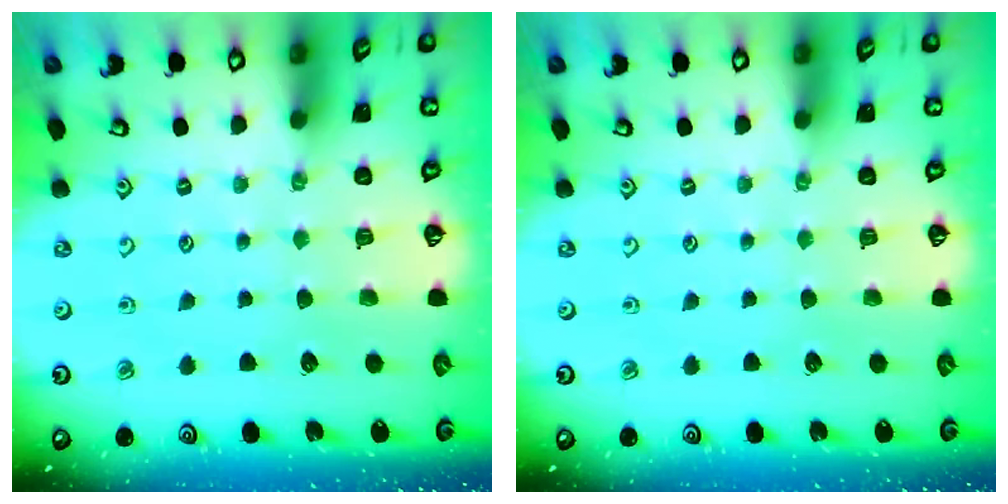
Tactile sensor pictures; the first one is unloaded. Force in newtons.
{"total": 0.0}